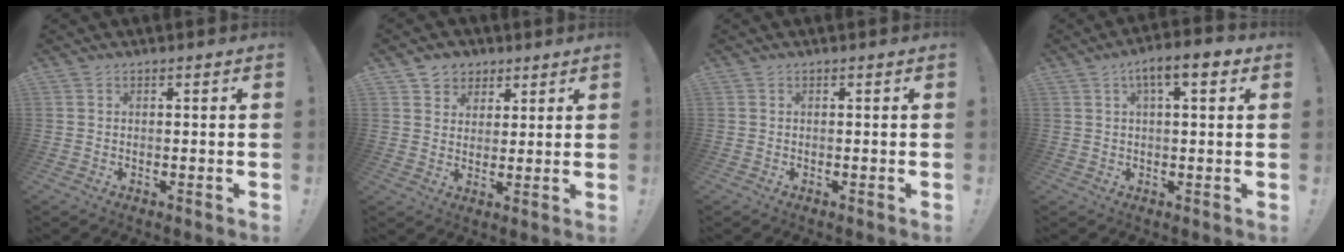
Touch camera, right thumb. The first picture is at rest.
{"total": 5.7, "force": [3.1, 4.8, 0.4], "torque": [0.001, -0.025, 0.060]}
{"total": 0.0}
{"total": 7.3, "force": [2.9, 2.3, 6.3], "torque": [-0.092, -0.005, 0.044]}